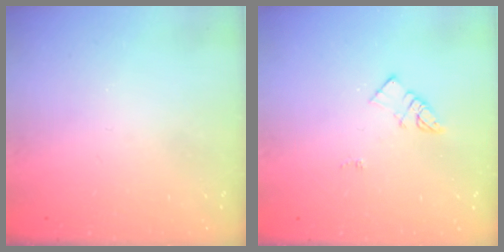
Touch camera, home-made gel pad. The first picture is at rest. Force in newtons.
{"total": 3.9, "press": 3.9, "slide": 0.3}